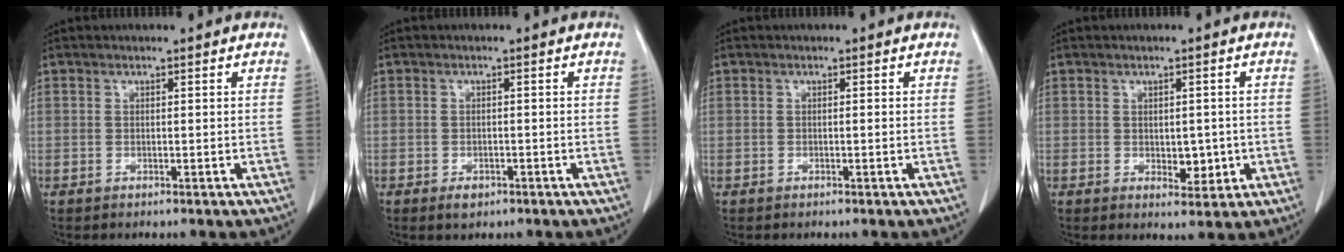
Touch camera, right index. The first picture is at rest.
{"total": 2.0, "force": [-1.2, 1.2, 1.0], "torque": [-0.015, 0.001, -0.011]}
{"total": 0.0}
{"total": 3.6, "force": [-0.5, 2.1, 2.8], "torque": [-0.031, -0.003, 0.002]}